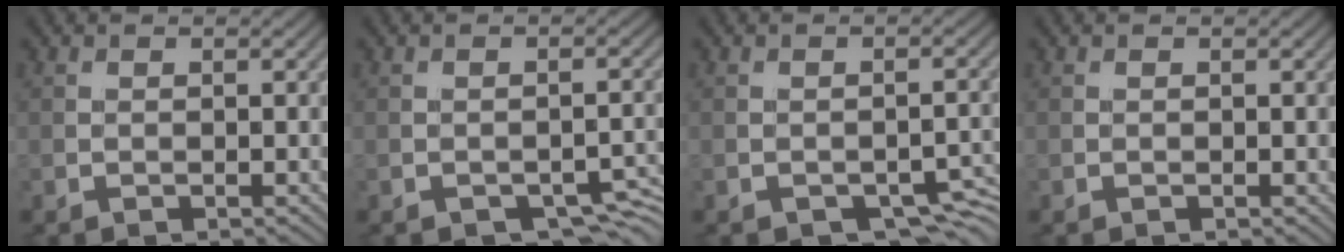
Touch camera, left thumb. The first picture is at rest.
{"total": 3.7, "force": [-2.5, 1.6, 2.2], "torque": [-0.027, -0.002, -0.026]}
{"total": 4.2, "force": [-2.7, 2.0, 2.6], "torque": [-0.030, -0.006, -0.028]}
{"total": 0.0}